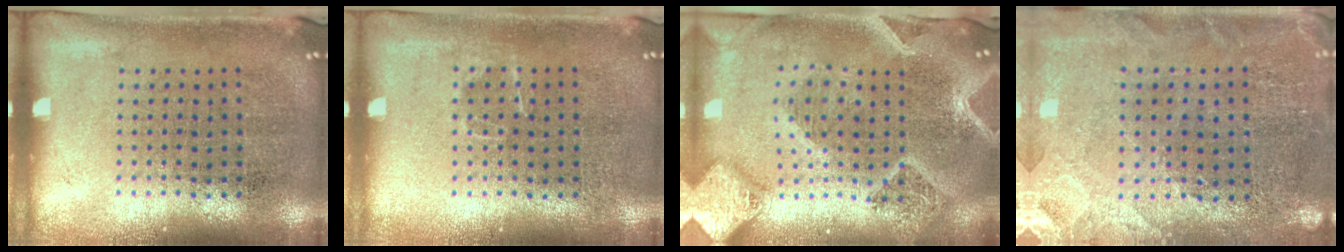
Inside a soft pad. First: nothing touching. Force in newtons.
{"total": 0.7, "press": 0.6, "slide": 0.3}
{"total": 3.3, "press": 2.8, "slide": 1.8}
{"total": 0.5, "press": 0.5, "slide": 0.2}